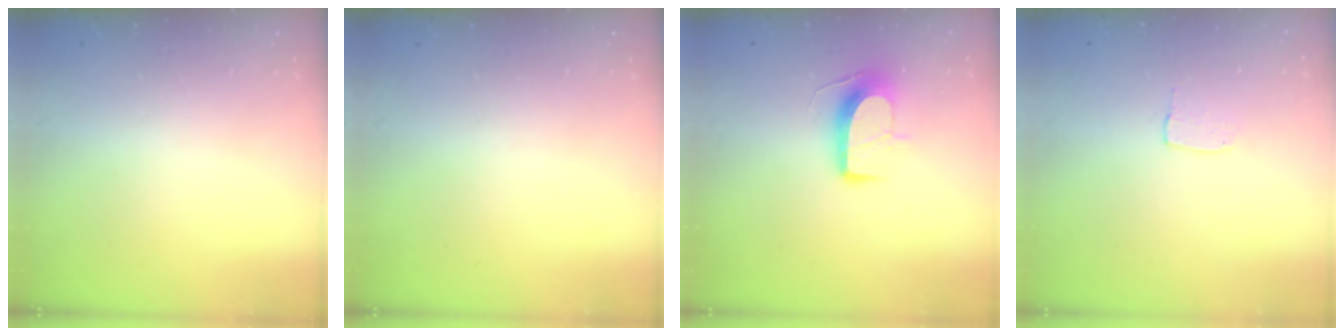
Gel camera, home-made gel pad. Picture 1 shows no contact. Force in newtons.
{"total": 0.0}
{"total": 10.2, "press": 10.2, "slide": 0.0}
{"total": 3.4, "press": 3.4, "slide": 0.2}